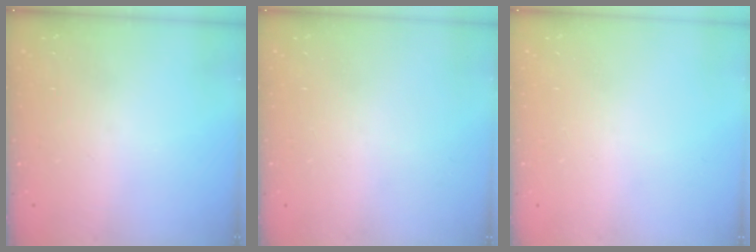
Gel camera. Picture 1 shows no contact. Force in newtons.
{"total": 0.0}
{"total": 0.0}